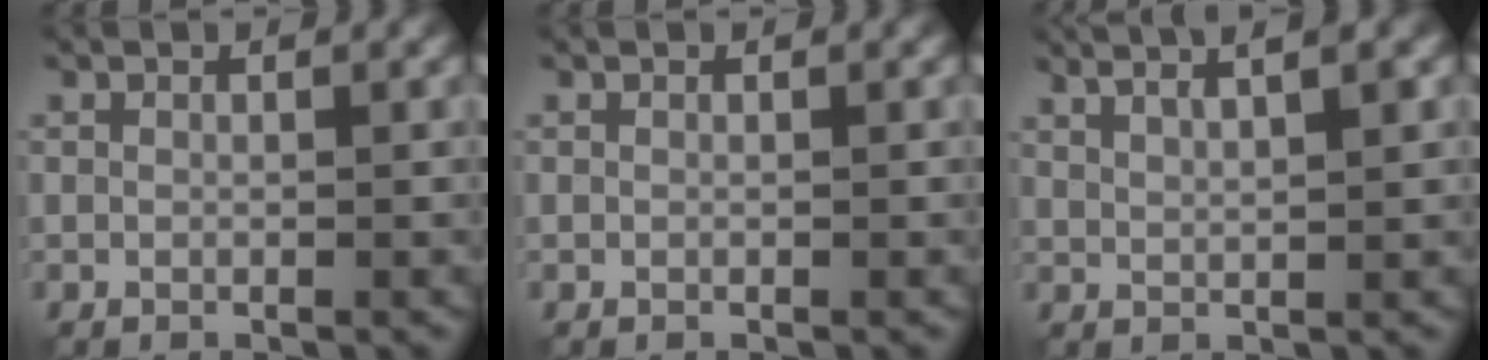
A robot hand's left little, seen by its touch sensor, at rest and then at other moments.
{"total": 0.0}
{"total": 5.9, "force": [3.7, 1.8, 4.2], "torque": [-0.046, 0.028, 0.037]}